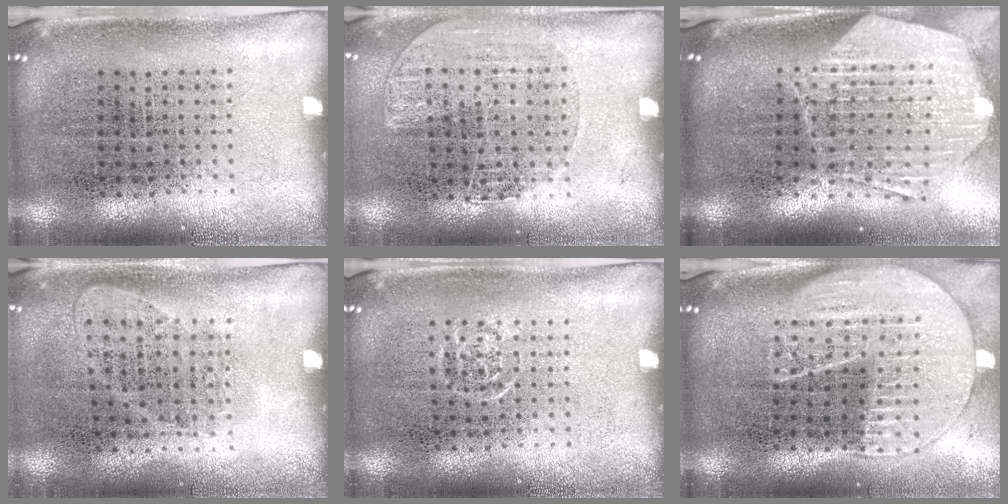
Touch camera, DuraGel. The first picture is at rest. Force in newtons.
{"total": 1.1, "press": 1.0, "slide": 0.5}
{"total": 2.9, "press": 2.3, "slide": 1.8}
{"total": 1.0, "press": 0.9, "slide": 0.5}
{"total": 0.5, "press": 0.5, "slide": 0.2}
{"total": 2.0, "press": 1.8, "slide": 0.9}